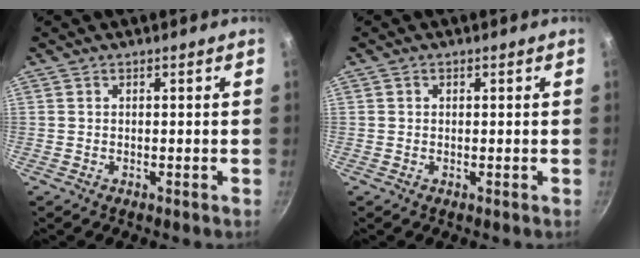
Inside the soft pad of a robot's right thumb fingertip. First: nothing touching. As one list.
[{"total": 0.6, "force": [0.1, 0.5, 0.2], "torque": [0.000, 0.002, 0.001]}]